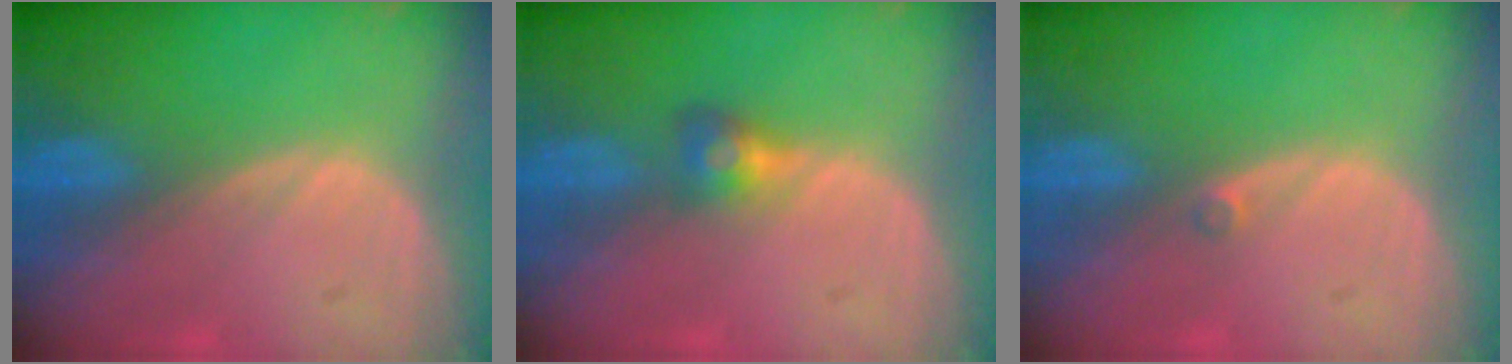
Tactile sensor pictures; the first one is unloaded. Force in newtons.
{"total": 2.8, "press": 2.7, "slide": 0.9}
{"total": 0.8, "press": 0.6, "slide": 0.4}